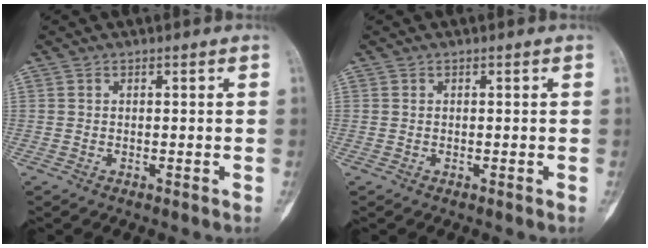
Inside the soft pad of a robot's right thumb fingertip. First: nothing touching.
{"total": 0.0}